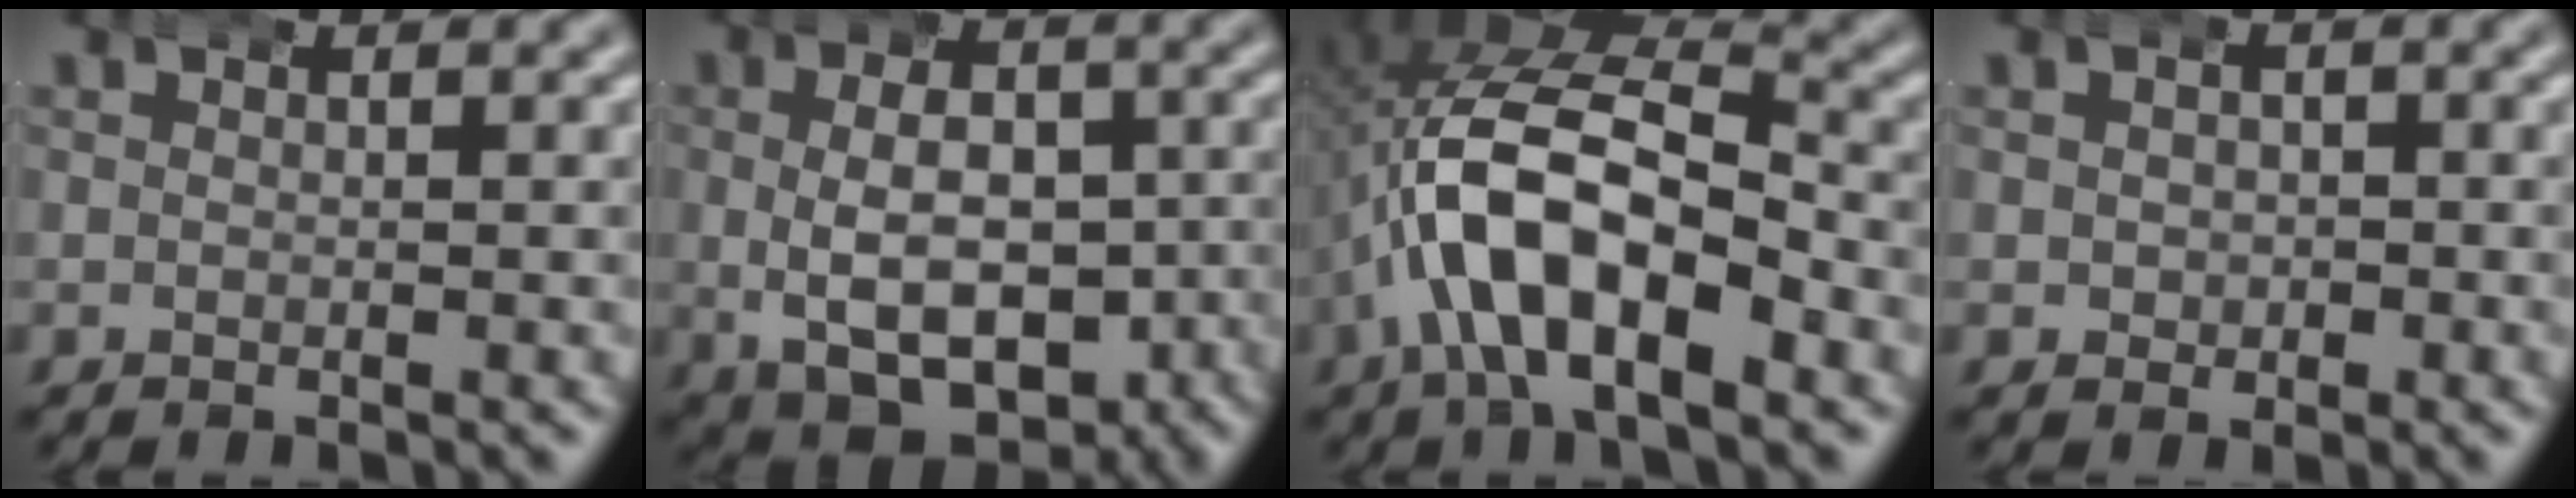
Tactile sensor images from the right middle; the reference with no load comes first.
{"total": 11.4, "force": [-5.7, 7.0, 7.0], "torque": [-0.095, -0.024, -0.083]}
{"total": 11.1, "force": [-0.4, 6.7, 8.8], "torque": [-0.176, -0.008, -0.008]}
{"total": 1.6, "force": [-0.2, 1.4, 0.7], "torque": [-0.007, -0.005, 0.000]}